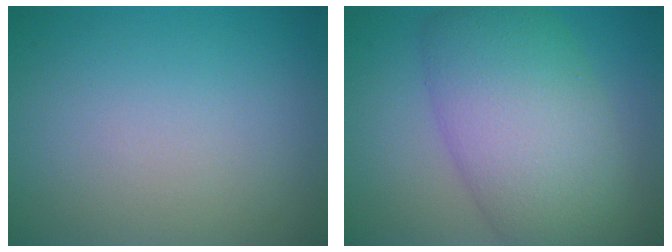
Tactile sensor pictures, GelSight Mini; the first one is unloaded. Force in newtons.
{"total": 9.9, "press": 9.9, "slide": 0.7}